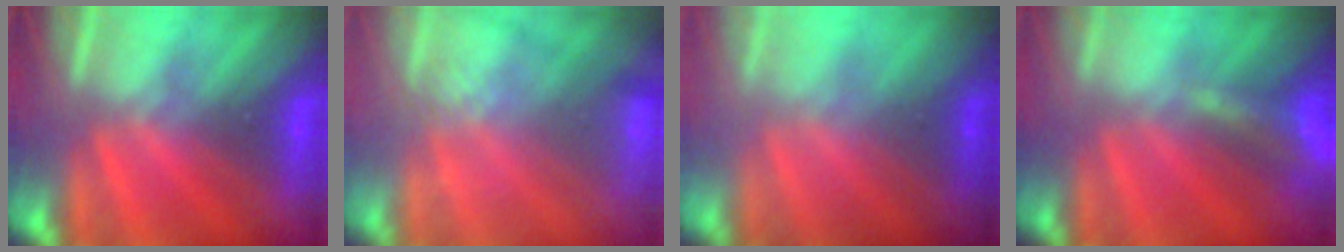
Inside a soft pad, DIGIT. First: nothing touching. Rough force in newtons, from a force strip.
{"total": 3.0}
{"total": 2.4}
{"total": 9.0}